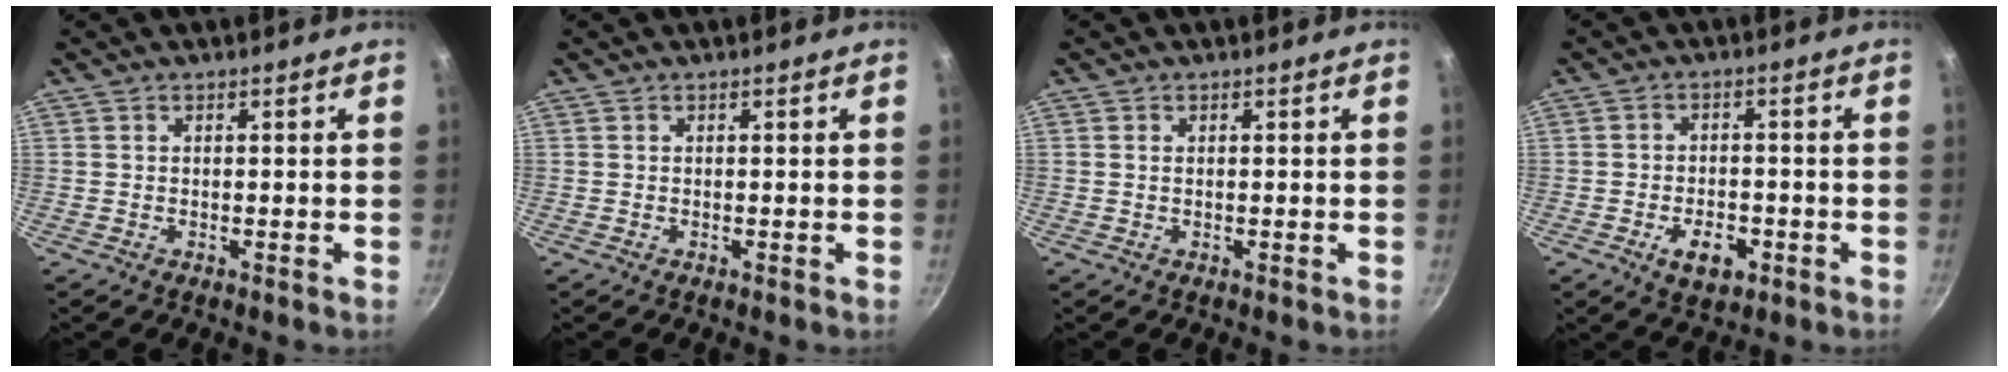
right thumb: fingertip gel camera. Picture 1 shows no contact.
{"total": 0.0}
{"total": 0.6, "force": [0.2, 0.3, 0.4], "torque": [-0.008, 0.001, 0.003]}
{"total": 6.4, "force": [-2.7, 3.8, 4.4], "torque": [-0.056, 0.011, -0.039]}